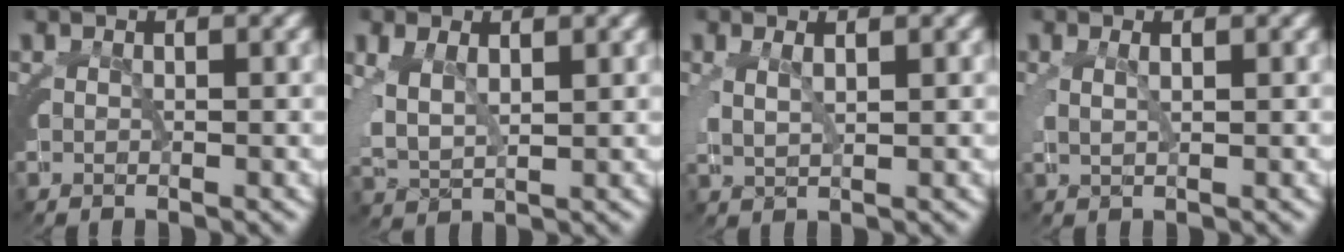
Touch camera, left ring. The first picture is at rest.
{"total": 5.0, "force": [0.6, 3.9, 3.1], "torque": [-0.086, -0.011, 0.018]}
{"total": 2.1, "force": [0.6, 1.2, 1.6], "torque": [-0.043, -0.006, 0.018]}
{"total": 1.3, "force": [0.3, 0.5, 1.2], "torque": [-0.029, -0.003, 0.010]}